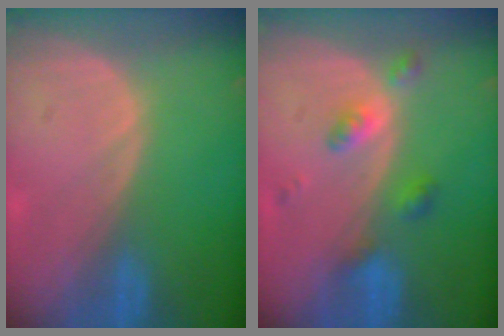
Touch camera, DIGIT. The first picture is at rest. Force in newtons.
{"total": 4.2, "press": 4.1, "slide": 0.8}